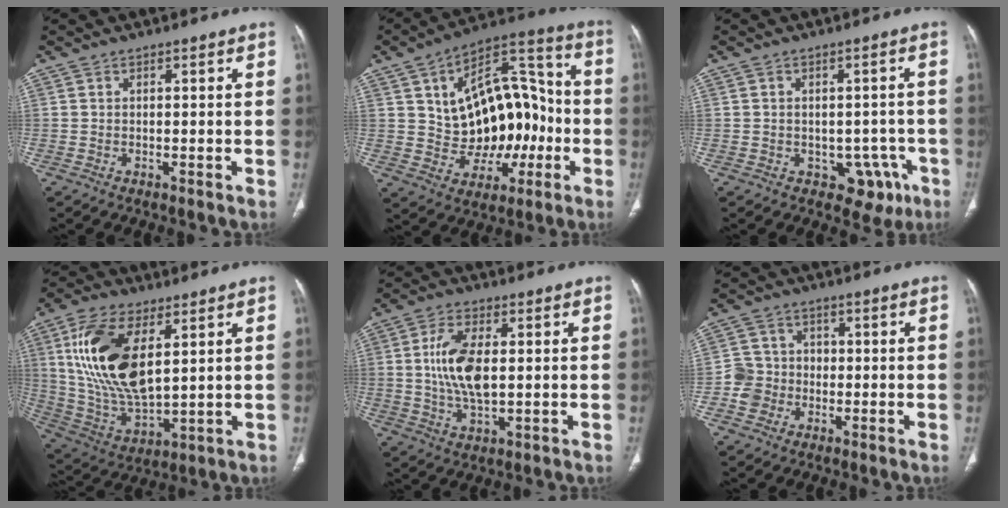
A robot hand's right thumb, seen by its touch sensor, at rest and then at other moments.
{"total": 21.2, "force": [-0.3, 14.0, 16.0], "torque": [-0.188, 0.040, 0.011]}
{"total": 6.8, "force": [-2.8, 5.2, 3.4], "torque": [-0.005, 0.020, -0.026]}
{"total": 19.4, "force": [5.9, 9.5, 15.8], "torque": [-0.304, -0.023, 0.119]}
{"total": 10.4, "force": [0.9, 5.1, 9.0], "torque": [-0.180, -0.004, 0.019]}
{"total": 5.8, "force": [-1.5, 5.6, 0.9], "torque": [0.014, 0.021, -0.035]}